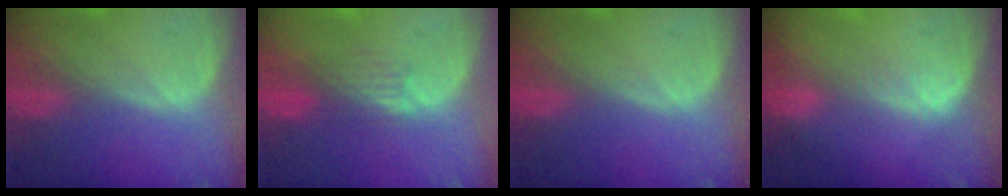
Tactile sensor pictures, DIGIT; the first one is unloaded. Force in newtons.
{"total": 3.5, "press": 3.1, "slide": 1.6}
{"total": 0.0}
{"total": 2.5, "press": 2.0, "slide": 1.6}